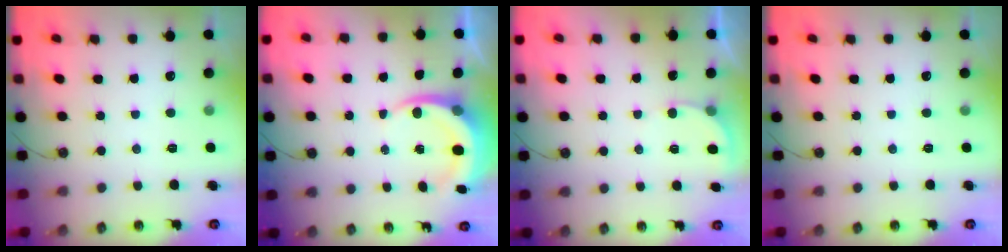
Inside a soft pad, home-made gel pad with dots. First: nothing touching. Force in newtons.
{"total": 6.5, "press": 6.4, "slide": 0.8}
{"total": 3.2, "press": 3.2, "slide": 0.3}
{"total": 0.0}